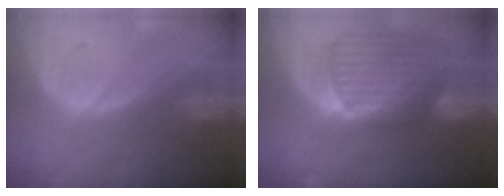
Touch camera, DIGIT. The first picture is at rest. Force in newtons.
{"total": 10.3, "press": 8.7, "slide": 5.5}